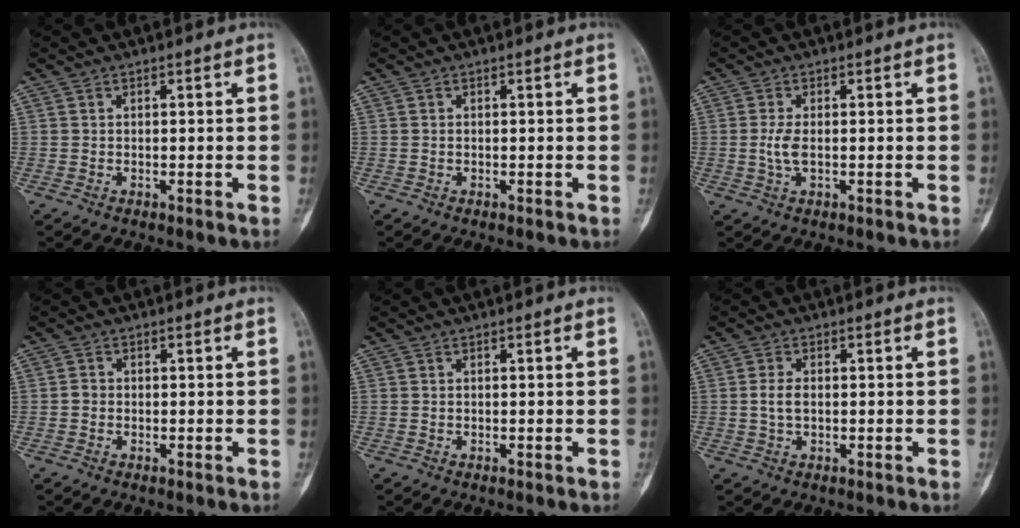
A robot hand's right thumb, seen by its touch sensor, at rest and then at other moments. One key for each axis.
{"total": 0.0}
{"total": 3.0, "fx": -0.2, "fy": 1.2, "fz": 2.7, "tx": -0.068, "ty": -0.003, "tz": -0.005}
{"total": 1.2, "fx": -0.3, "fy": 1.1, "fz": 0.5, "tx": -0.004, "ty": 0.004, "tz": -0.007}
{"total": 0.0}
{"total": 2.7, "fx": -0.1, "fy": 1.6, "fz": 2.2, "tx": -0.049, "ty": 0.003, "tz": -0.003}